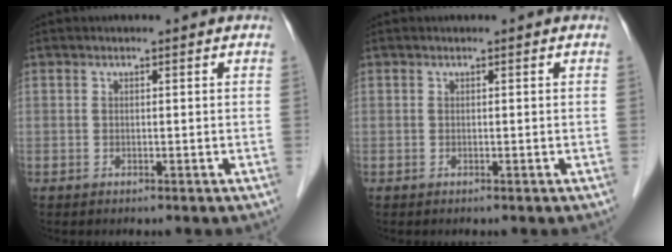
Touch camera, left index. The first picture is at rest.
{"total": 0.0}